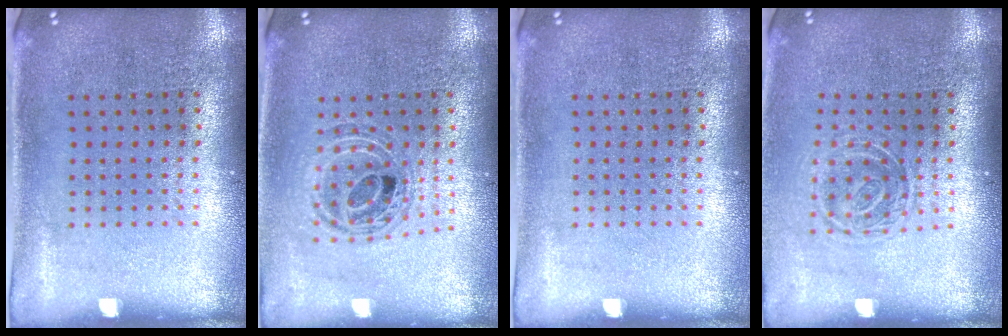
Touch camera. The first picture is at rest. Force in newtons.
{"total": 0.9, "press": 0.9, "slide": 0.2}
{"total": 0.0}
{"total": 1.4, "press": 1.1, "slide": 0.9}